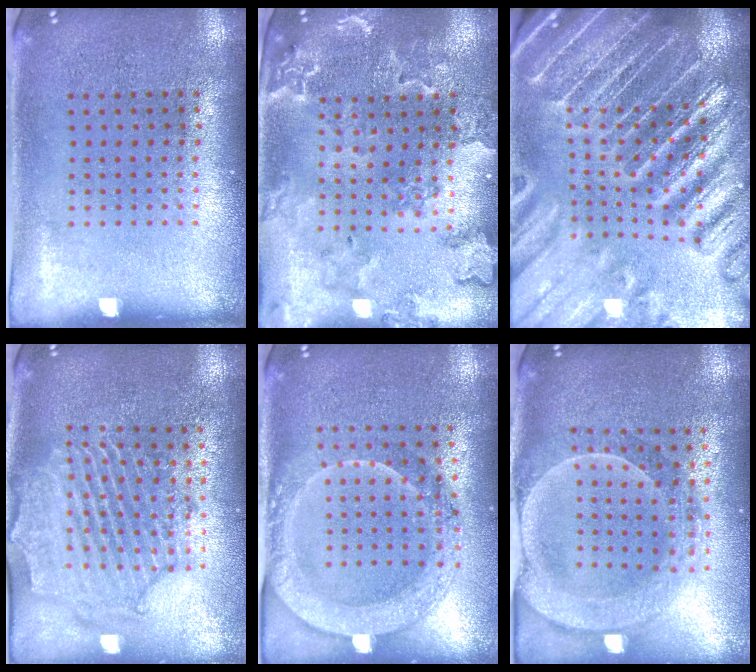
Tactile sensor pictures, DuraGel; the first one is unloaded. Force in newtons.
{"total": 1.9, "press": 1.9, "slide": 0.3}
{"total": 4.9, "press": 4.4, "slide": 2.3}
{"total": 2.3, "press": 2.1, "slide": 0.8}
{"total": 2.0, "press": 1.9, "slide": 0.6}
{"total": 2.3, "press": 2.1, "slide": 0.9}